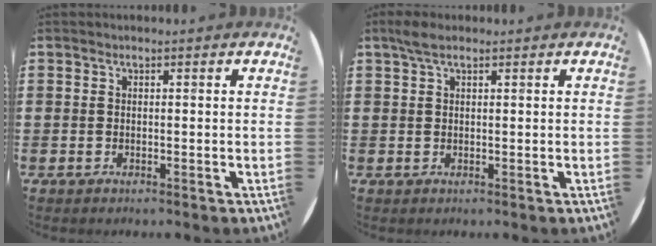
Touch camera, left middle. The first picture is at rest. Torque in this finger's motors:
{"motor_torque": [0.61, -0.55, 0.08, 0.01]}